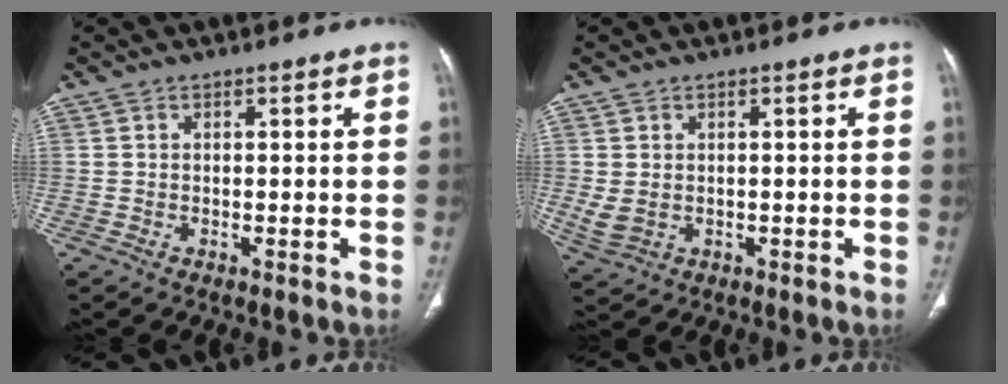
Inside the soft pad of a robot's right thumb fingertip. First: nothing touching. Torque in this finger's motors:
{"motor_torque": [-0.35, 0.46, -0.11, -0.22, 0.00]}